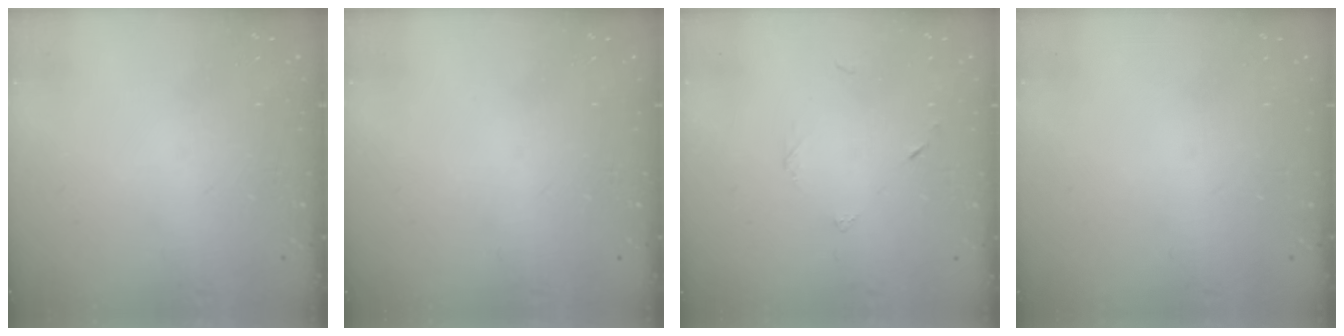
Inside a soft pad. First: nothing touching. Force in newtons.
{"total": 0.0}
{"total": 2.0, "press": 2.0, "slide": 0.2}
{"total": 0.0}